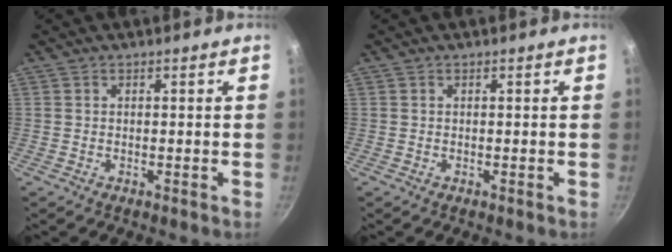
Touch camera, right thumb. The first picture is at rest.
{"total": 0.0}